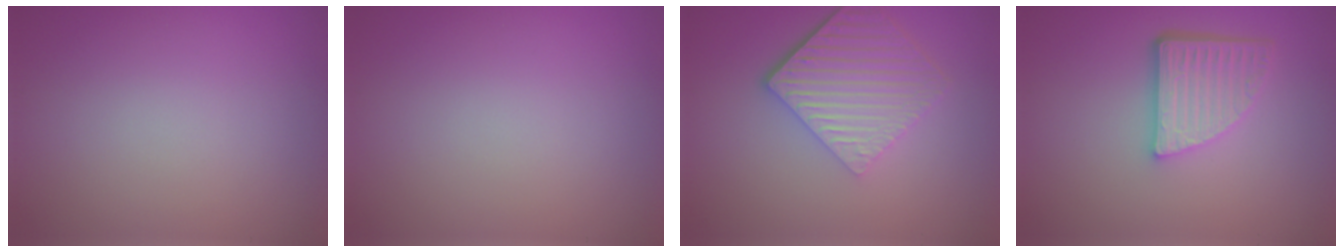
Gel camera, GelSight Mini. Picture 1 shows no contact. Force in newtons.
{"total": 0.0}
{"total": 5.8, "press": 4.2, "slide": 4.0}
{"total": 5.0, "press": 3.5, "slide": 3.6}